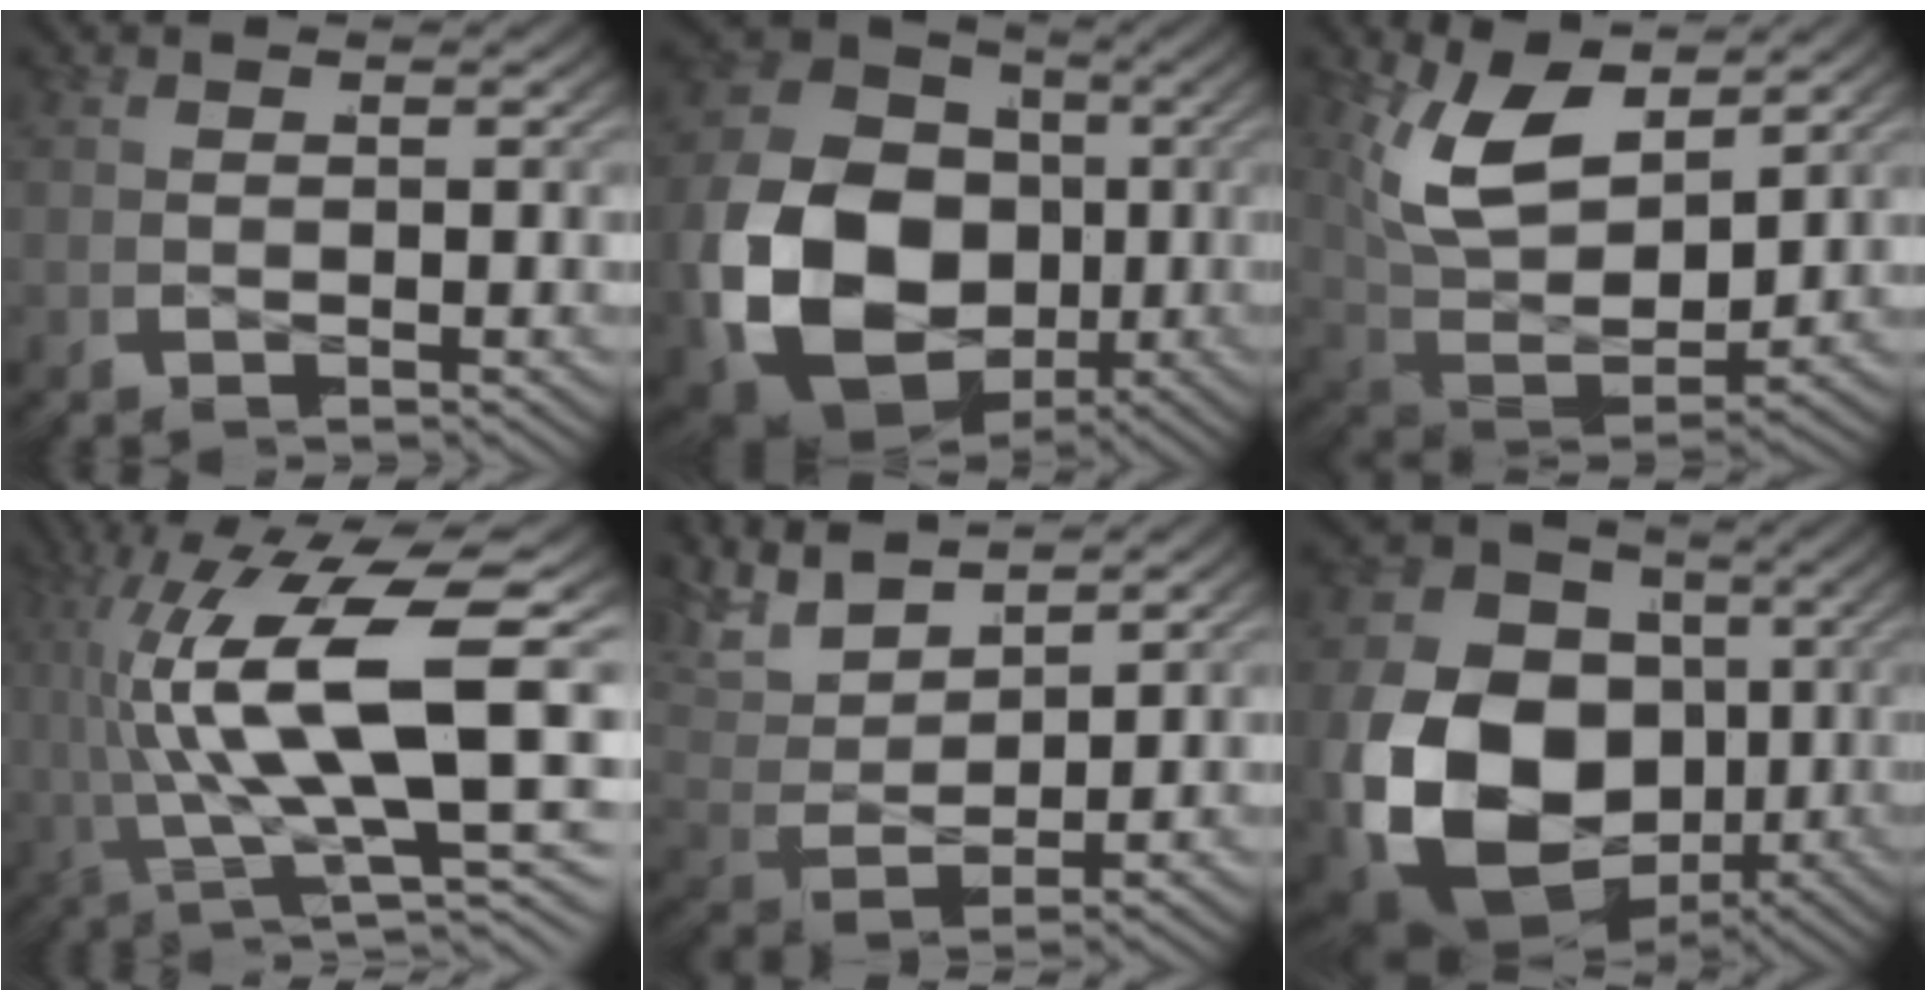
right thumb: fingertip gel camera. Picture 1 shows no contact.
{"total": 21.6, "force": [-1.6, 15.9, 14.5], "torque": [-0.319, -0.044, -0.015]}
{"total": 10.9, "force": [1.3, 7.6, 7.8], "torque": [-0.208, -0.035, 0.038]}
{"total": 13.2, "force": [0.1, 5.4, 12.0], "torque": [-0.251, -0.012, 0.009]}
{"total": 5.6, "force": [3.0, 3.2, 3.5], "torque": [-0.110, 0.006, 0.050]}
{"total": 25.0, "force": [-1.8, 19.3, 15.9], "torque": [-0.328, -0.048, -0.024]}